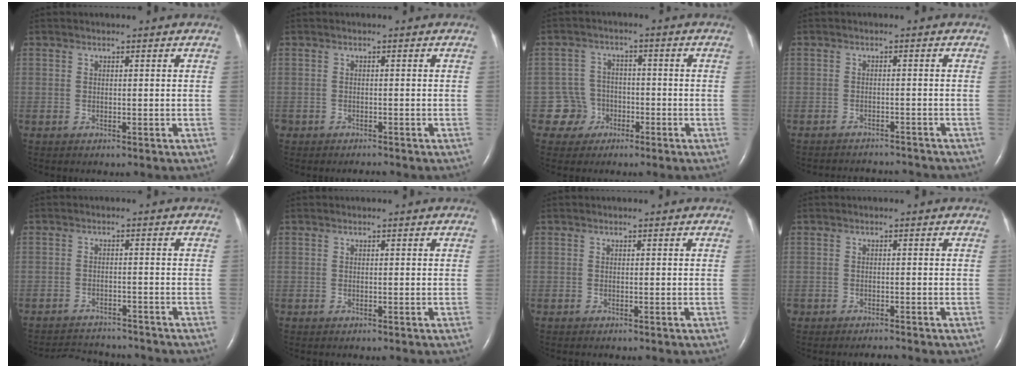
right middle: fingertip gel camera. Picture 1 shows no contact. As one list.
[{"total": 1.5, "force": [-1.3, 0.6, 0.2], "torque": [-0.009, -0.004, -0.020]}, {"total": 4.8, "force": [-2.2, 4.3, -0.5], "torque": [0.017, 0.016, -0.037]}, {"total": 7.2, "force": [-7.1, 1.1, 0.9], "torque": [-0.014, 0.001, -0.088]}, {"total": 7.8, "force": [-7.6, 1.2, 1.1], "torque": [-0.020, 0.001, -0.108]}, {"total": 0.0}, {"total": 0.0}, {"total": 0.9, "force": [-0.9, 0.1, 0.1], "torque": [-0.006, -0.005, -0.013]}]